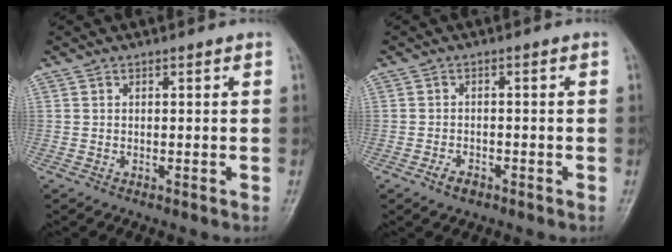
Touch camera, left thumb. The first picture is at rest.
{"total": 2.5, "force": [-1.6, 1.4, 1.4], "torque": [-0.025, 0.008, -0.026]}